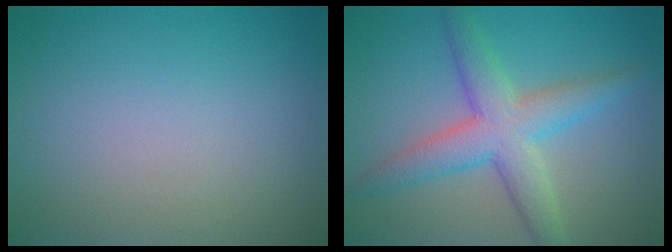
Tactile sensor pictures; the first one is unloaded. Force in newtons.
{"total": 5.5, "press": 5.5, "slide": 0.1}